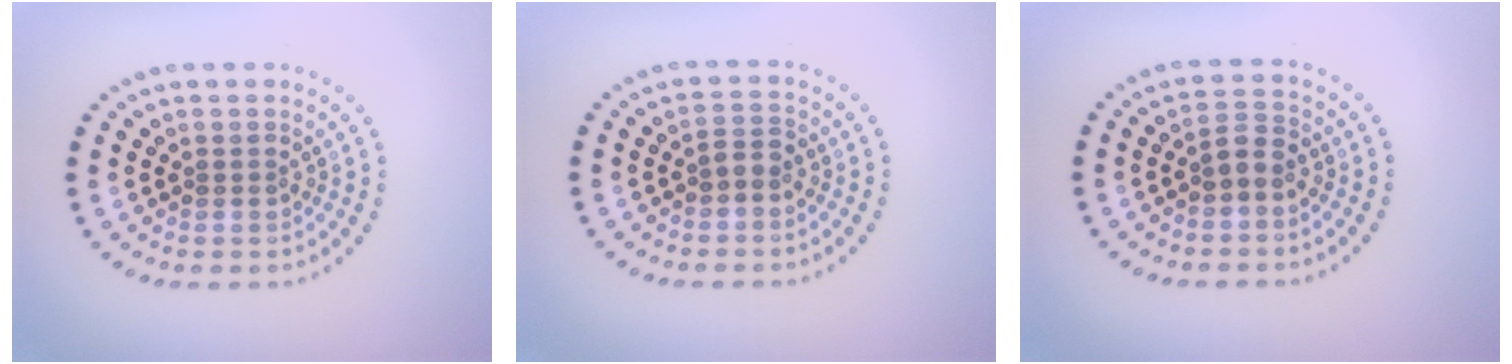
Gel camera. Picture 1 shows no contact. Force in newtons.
{"total": 1.3, "press": 1.1, "slide": 0.5}
{"total": 1.7, "press": 1.5, "slide": 0.8}